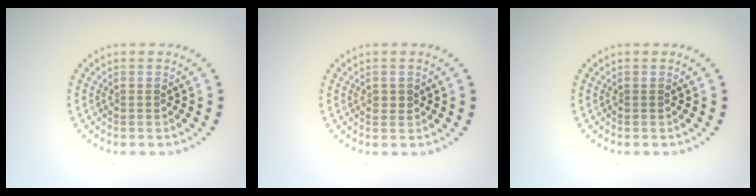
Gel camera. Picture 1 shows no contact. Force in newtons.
{"total": 0.8, "press": 0.8, "slide": 0.1}
{"total": 0.0}